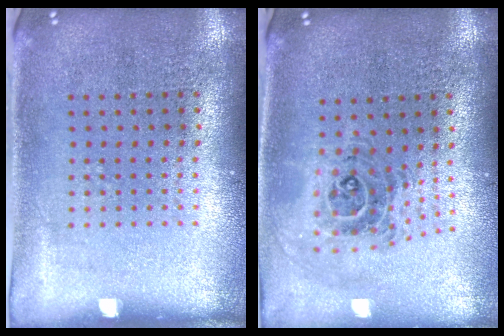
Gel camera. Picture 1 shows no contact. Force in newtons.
{"total": 1.0, "press": 1.0, "slide": 0.3}